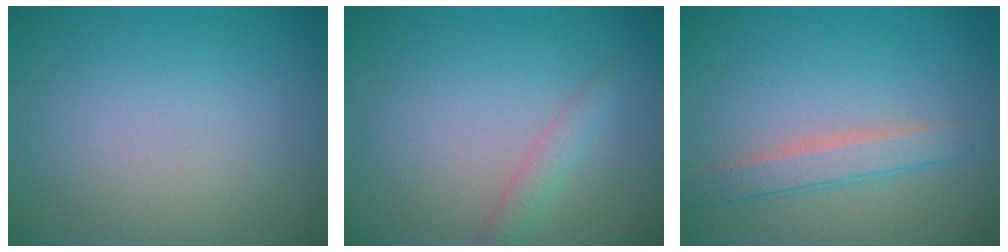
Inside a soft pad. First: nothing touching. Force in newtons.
{"total": 1.5, "press": 1.5, "slide": 0.0}
{"total": 2.5, "press": 2.5, "slide": 0.1}